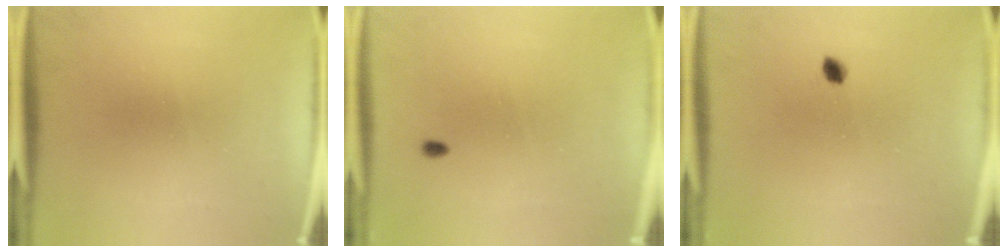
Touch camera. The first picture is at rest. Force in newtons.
{"total": 0.7}
{"total": 1.5}